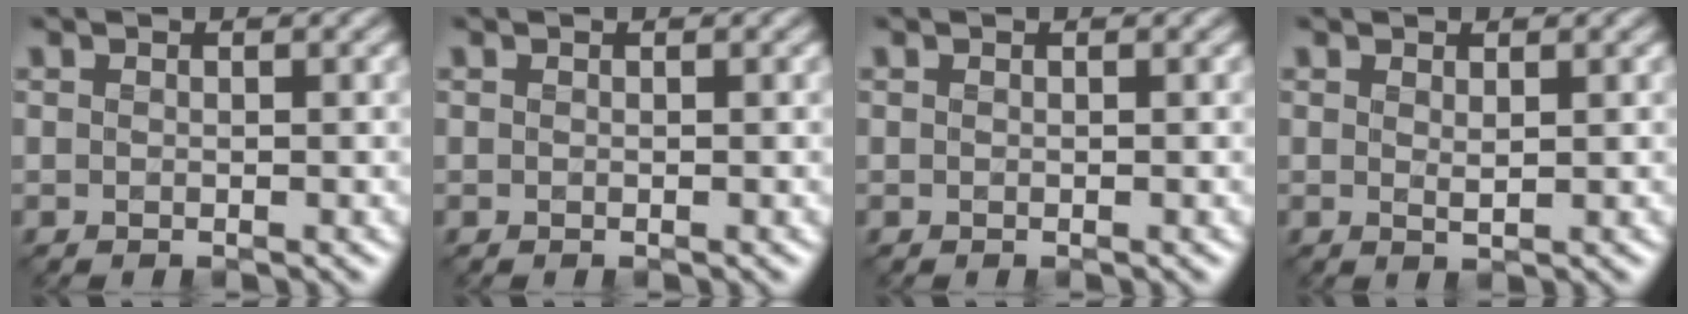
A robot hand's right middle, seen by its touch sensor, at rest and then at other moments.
{"total": 0.0}
{"total": 0.0}
{"total": 0.6, "force": [0.4, 0.1, 0.5], "torque": [-0.014, -0.002, 0.008]}